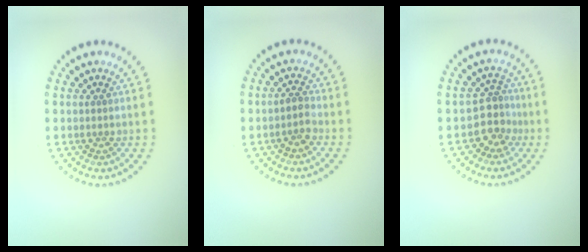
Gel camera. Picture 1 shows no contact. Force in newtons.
{"total": 1.6, "press": 1.3, "slide": 0.9}
{"total": 2.8, "press": 2.1, "slide": 1.8}